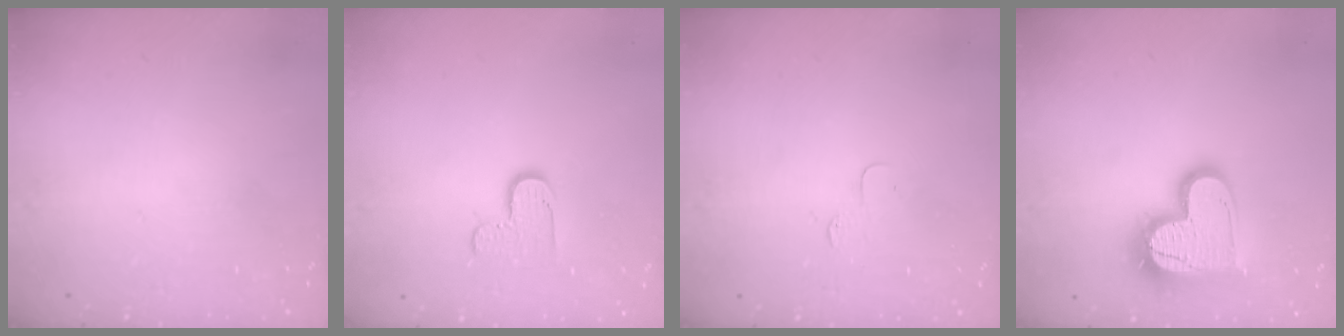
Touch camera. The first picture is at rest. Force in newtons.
{"total": 6.6, "press": 6.5, "slide": 0.4}
{"total": 3.6, "press": 3.6, "slide": 0.4}
{"total": 17.7, "press": 17.7, "slide": 1.3}